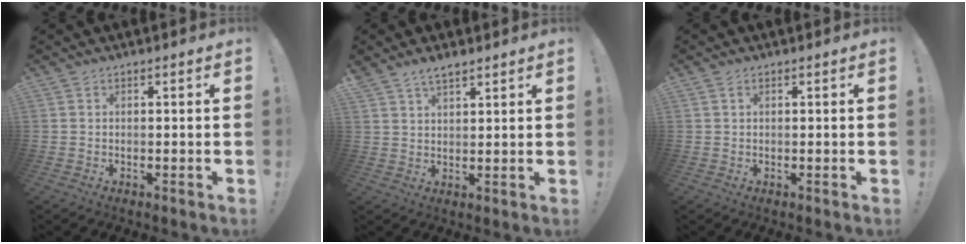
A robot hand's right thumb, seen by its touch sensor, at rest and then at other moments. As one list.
[{"total": 4.2, "force": [3.5, 1.5, 1.8], "torque": [-0.025, -0.021, 0.064]}, {"total": 0.8, "force": [0.4, 0.5, 0.5], "torque": [-0.005, 0.000, 0.007]}]